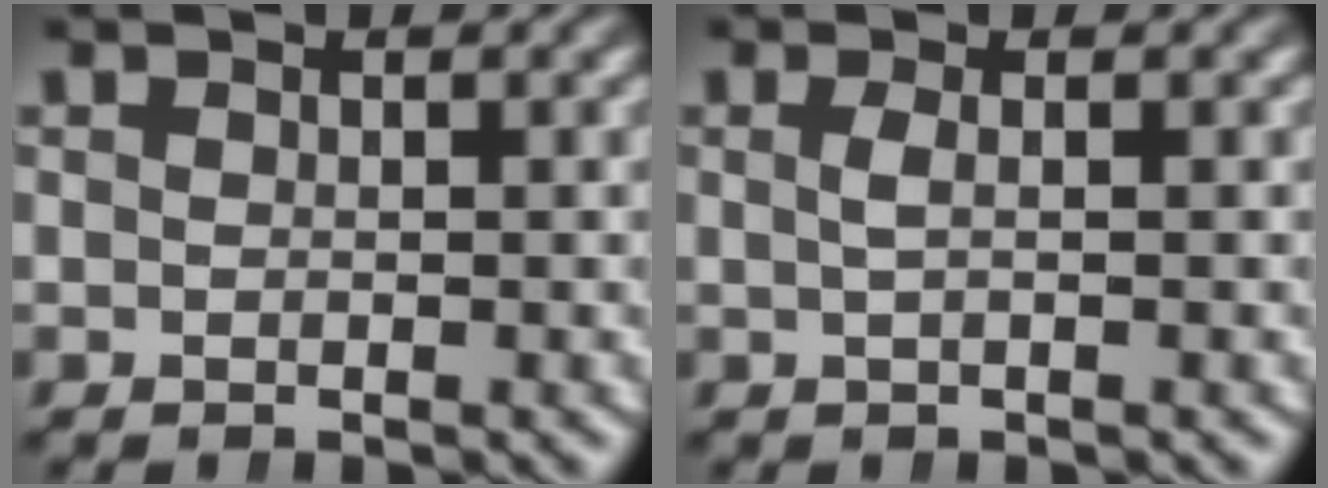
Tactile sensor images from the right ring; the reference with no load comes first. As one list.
[{"total": 0.8, "force": [-0.1, -0.2, 0.8], "torque": [-0.021, -0.003, 0.001]}]